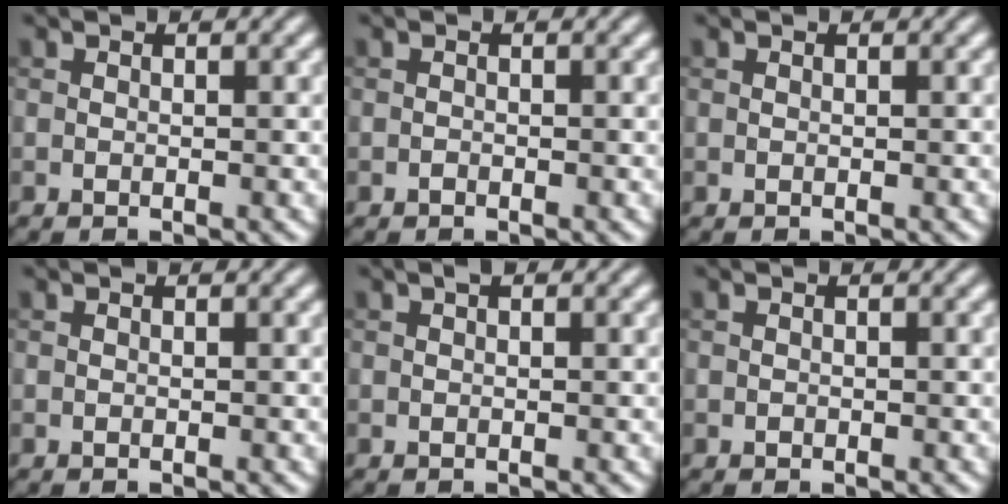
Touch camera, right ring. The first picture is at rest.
{"total": 0.0}
{"total": 0.0}
{"total": 0.0}
{"total": 0.5, "force": [0.3, 0.2, 0.4], "torque": [-0.006, 0.001, 0.003]}
{"total": 0.0}